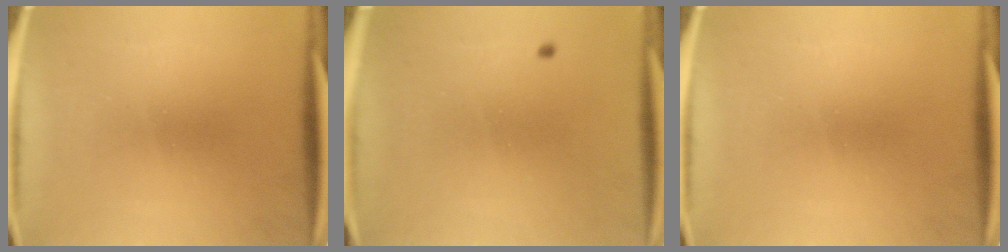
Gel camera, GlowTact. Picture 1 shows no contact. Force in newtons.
{"total": 0.6}
{"total": 0.0}